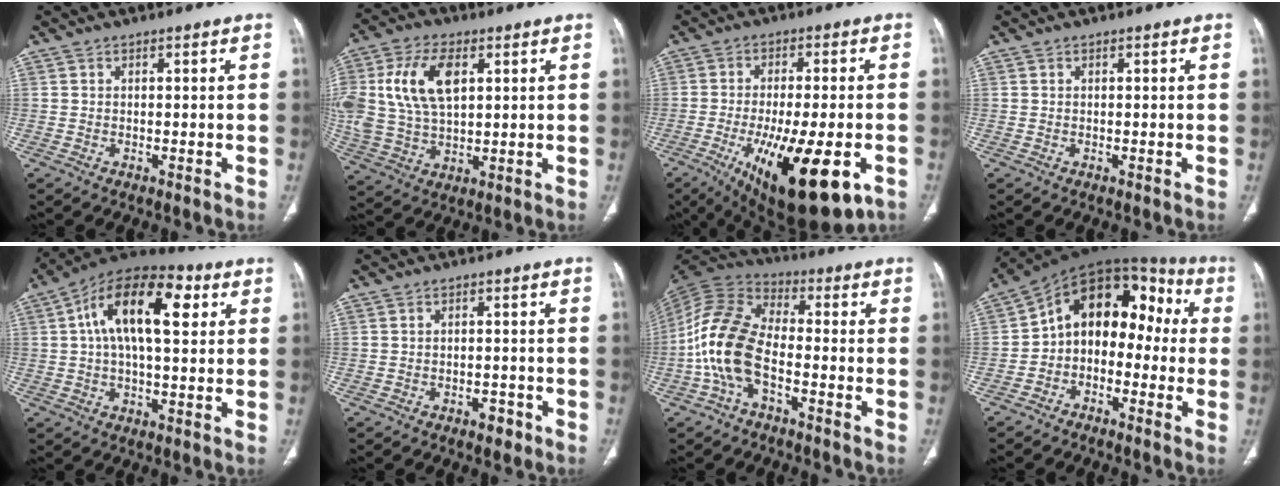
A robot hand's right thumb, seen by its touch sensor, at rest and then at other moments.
{"total": 15.3, "force": [4.2, 8.7, 11.8], "torque": [-0.240, 0.001, 0.086]}
{"total": 21.2, "force": [-8.2, 7.2, 18.2], "torque": [-0.271, -0.014, -0.109]}
{"total": 0.0}
{"total": 17.2, "force": [4.6, 8.1, 14.4], "torque": [-0.223, 0.025, 0.066]}
{"total": 2.3, "force": [-1.5, 1.3, 1.2], "torque": [-0.007, 0.009, -0.017]}
{"total": 13.4, "force": [-4.1, 7.1, 10.7], "torque": [-0.226, 0.040, -0.087]}
{"total": 14.8, "force": [-0.7, 10.2, 10.6], "torque": [-0.107, 0.069, -0.029]}